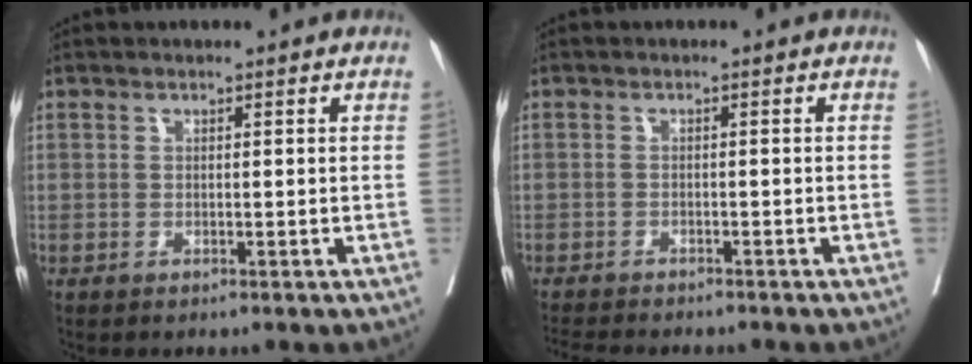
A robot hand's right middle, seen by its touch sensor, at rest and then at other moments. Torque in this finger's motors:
{"motor_torque": [0.95, -1.19, 0.09, 0.04]}